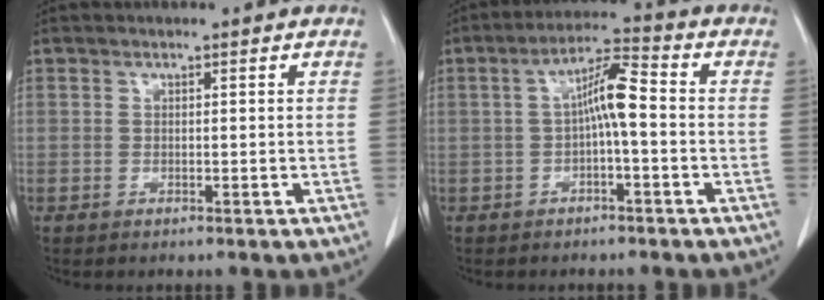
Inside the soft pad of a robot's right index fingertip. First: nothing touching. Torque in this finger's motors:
{"motor_torque": [1.06, 0.01, 0.26, 0.09]}